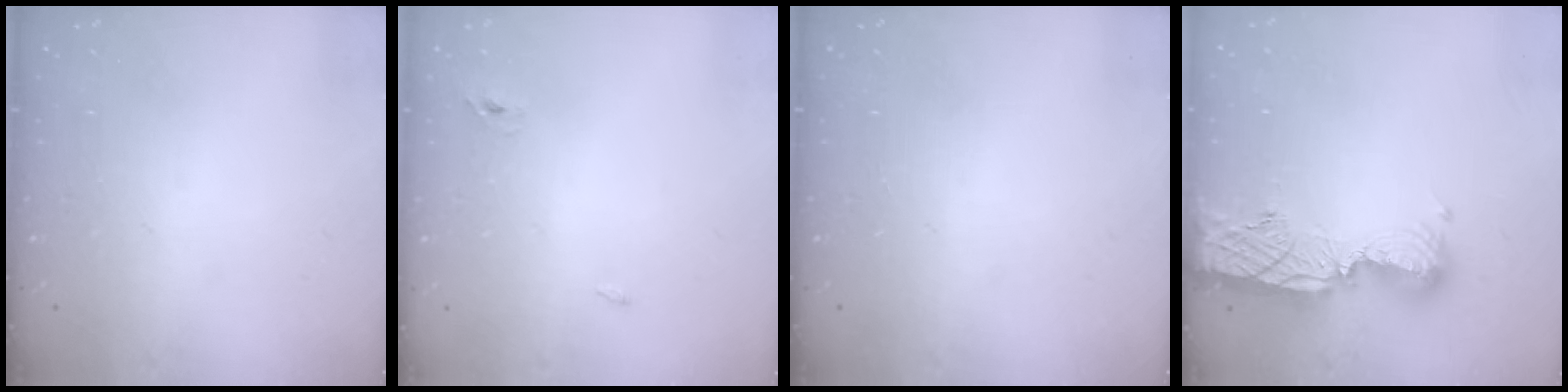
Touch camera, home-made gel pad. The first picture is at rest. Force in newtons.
{"total": 2.3, "press": 2.1, "slide": 1.0}
{"total": 0.0}
{"total": 13.4, "press": 13.3, "slide": 1.0}